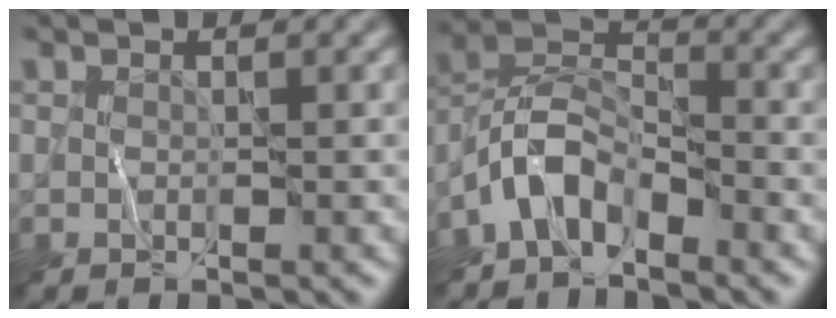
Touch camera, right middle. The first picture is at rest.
{"total": 4.4, "force": [-2.9, 2.3, 2.4], "torque": [-0.037, 0.011, -0.069]}